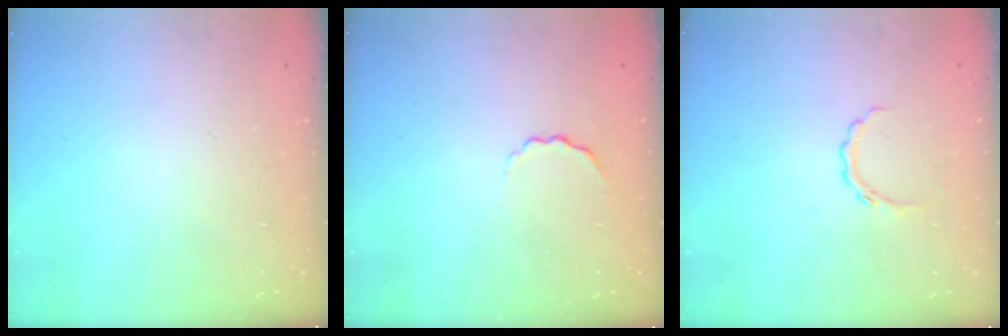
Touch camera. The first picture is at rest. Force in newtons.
{"total": 2.1, "press": 2.0, "slide": 0.8}
{"total": 4.5, "press": 4.4, "slide": 0.7}